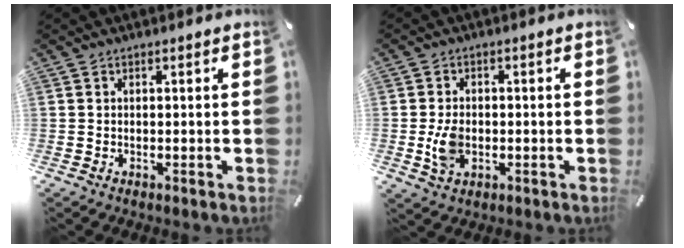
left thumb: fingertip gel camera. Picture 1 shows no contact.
{"total": 6.0, "force": [-1.0, 4.2, 4.2], "torque": [-0.089, -0.004, -0.022]}